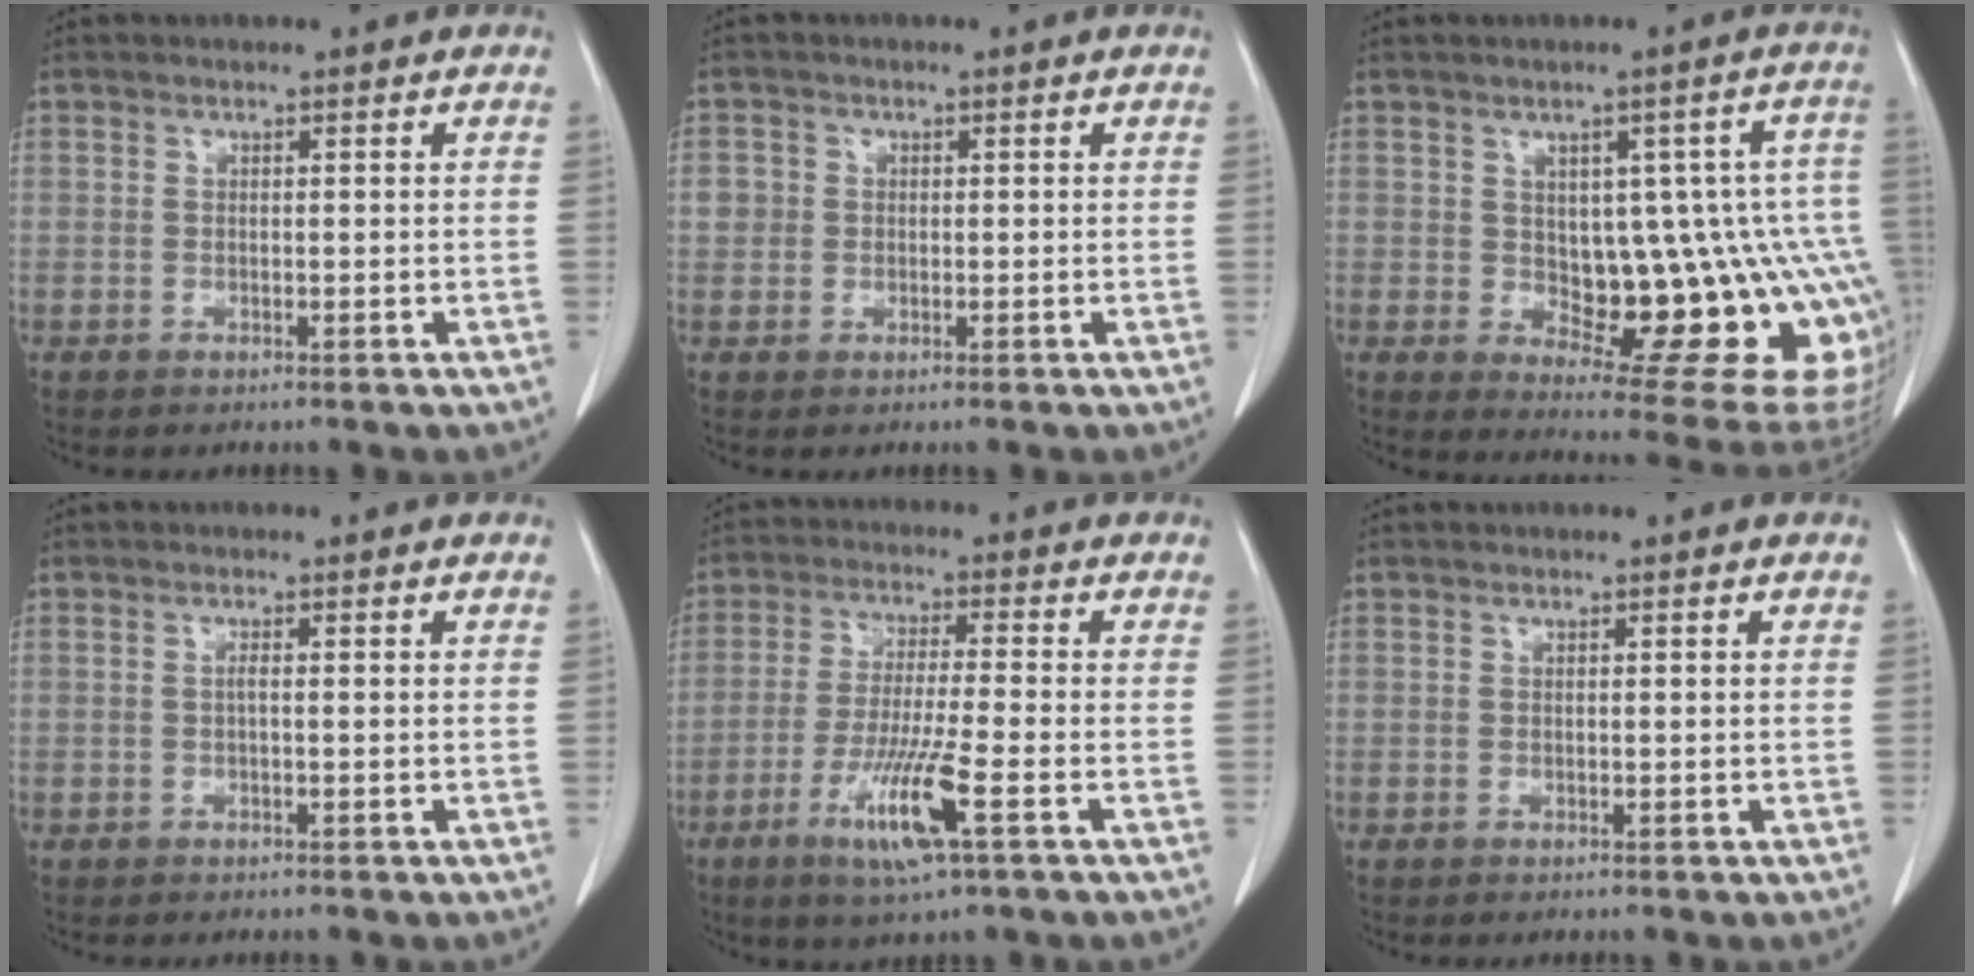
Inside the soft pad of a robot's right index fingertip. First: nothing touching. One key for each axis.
{"total": 2.5, "fx": 0.2, "fy": 2.5, "fz": 0.5, "tx": 0.003, "ty": 0.010, "tz": 0.006}
{"total": 18.4, "fx": -2.3, "fy": 7.4, "fz": 16.7, "tx": -0.132, "ty": 0.027, "tz": 0.002}
{"total": 0.7, "fx": -0.1, "fy": 0.0, "fz": 0.7, "tx": -0.014, "ty": 0.001, "tz": -0.003}
{"total": 9.6, "fx": -4.3, "fy": -0.1, "fz": 8.6, "tx": -0.171, "ty": -0.018, "tz": -0.080}
{"total": 0.0}